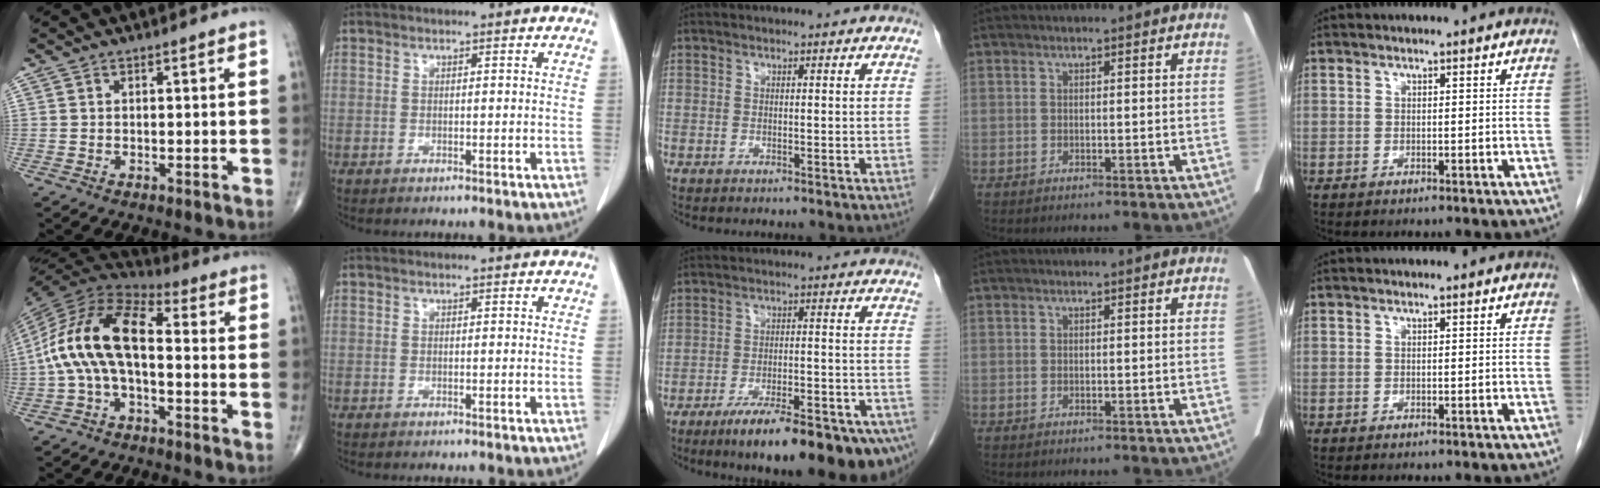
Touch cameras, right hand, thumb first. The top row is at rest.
{"thumb": {"total": 16.2, "force": [-1.1, 8.1, 14.0], "torque": [-0.267, 0.042, -0.032]}, "middle": {"total": 20.1, "force": [-13.8, 3.8, 14.2], "torque": [-0.139, 0.006, -0.196]}}